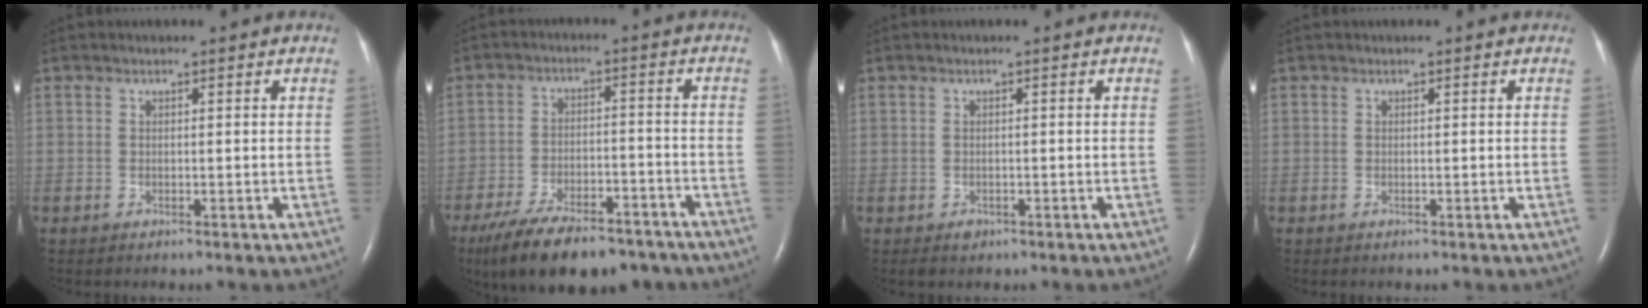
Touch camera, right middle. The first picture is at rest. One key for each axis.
{"total": 16.3, "fx": -12.6, "fy": 5.6, "fz": 8.6, "tx": -0.141, "ty": -0.002, "tz": -0.195}
{"total": 1.0, "fx": -0.6, "fy": 0.7, "fz": 0.5, "tx": -0.011, "ty": 0.000, "tz": -0.006}
{"total": 0.0}